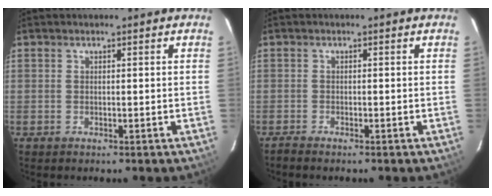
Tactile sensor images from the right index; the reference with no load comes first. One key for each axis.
{"total": 1.6, "fx": -1.4, "fy": 0.2, "fz": 0.6, "tx": -0.021, "ty": -0.004, "tz": -0.025}